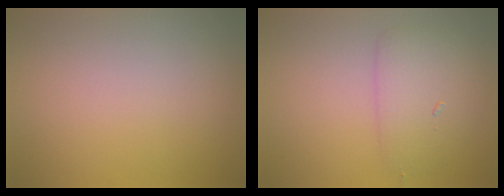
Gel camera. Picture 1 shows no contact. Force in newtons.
{"total": 3.4, "press": 3.4, "slide": 0.2}